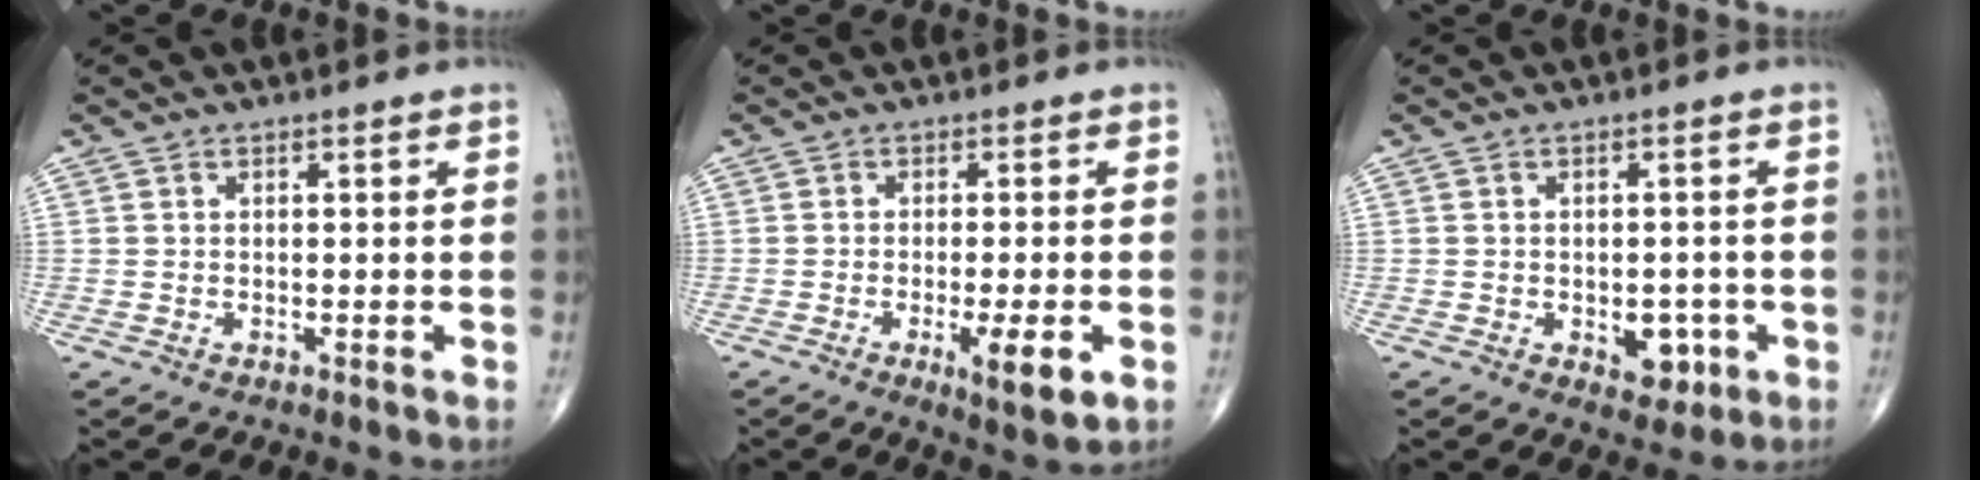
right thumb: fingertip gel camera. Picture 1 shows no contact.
{"total": 6.7, "force": [-2.4, 1.3, 6.1], "torque": [-0.098, -0.013, -0.034]}
{"total": 5.2, "force": [-1.7, 3.3, 3.6], "torque": [-0.021, 0.003, -0.015]}